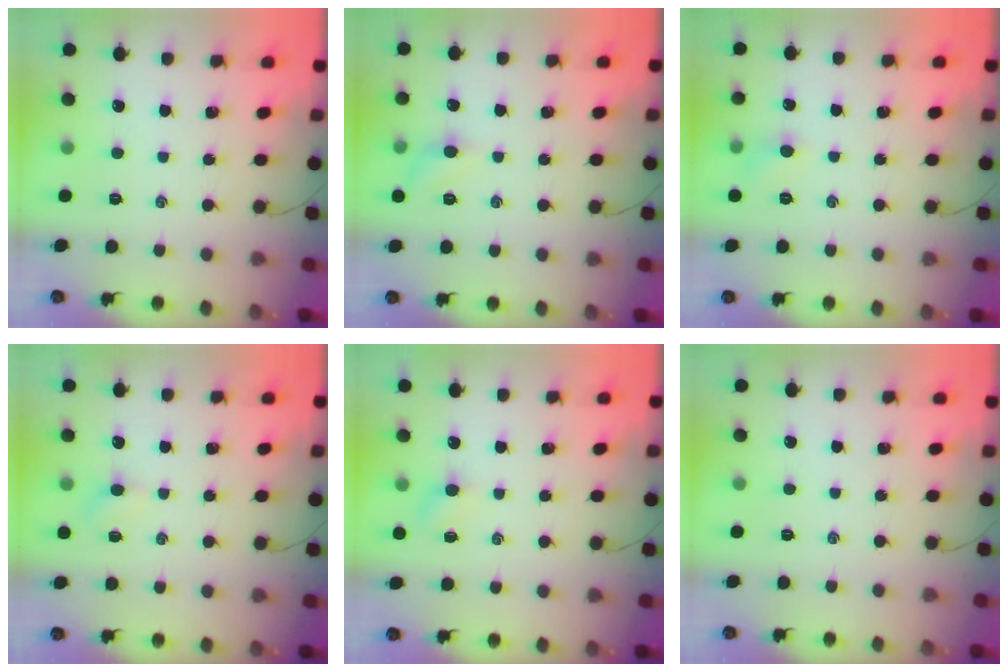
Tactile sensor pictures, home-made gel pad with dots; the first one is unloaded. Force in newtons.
{"total": 5.7, "press": 5.5, "slide": 1.5}
{"total": 5.2, "press": 4.9, "slide": 1.6}
{"total": 2.8, "press": 2.6, "slide": 1.0}
{"total": 3.7, "press": 3.4, "slide": 1.3}
{"total": 0.0}